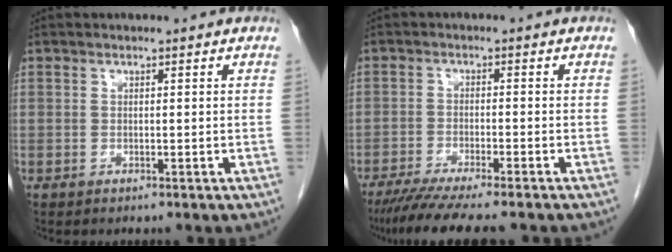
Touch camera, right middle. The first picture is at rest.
{"total": 10.1, "force": [-8.4, 0.0, 5.5], "torque": [-0.075, -0.027, -0.132]}